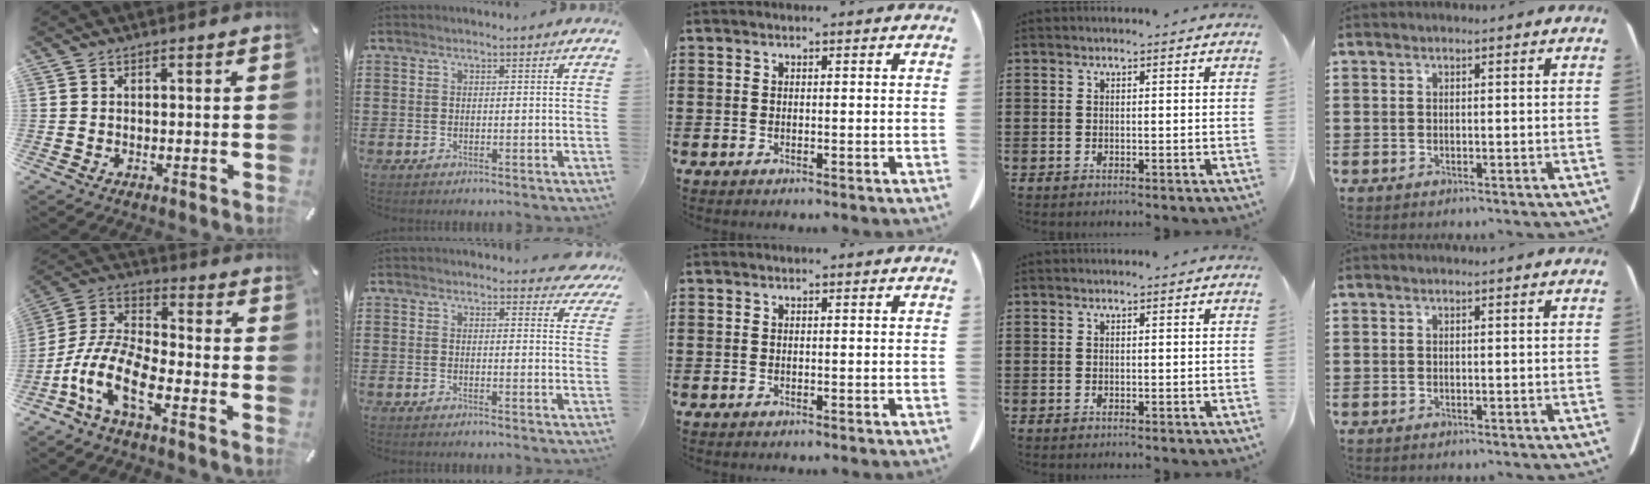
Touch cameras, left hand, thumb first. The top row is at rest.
{"thumb": {"total": 12.7, "force": [-7.3, 5.3, 9.0], "torque": [-0.212, 0.002, -0.145]}, "index": {"total": 2.6, "force": [2.4, 0.5, 0.6], "torque": [-0.004, -0.011, 0.042]}}